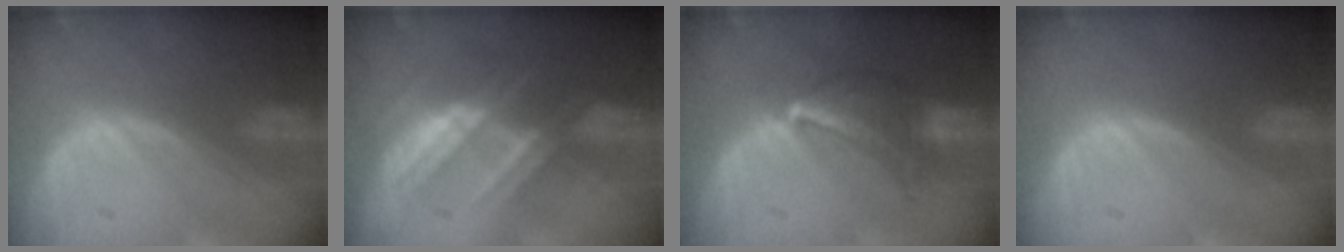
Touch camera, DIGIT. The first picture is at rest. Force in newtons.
{"total": 7.3, "press": 6.8, "slide": 2.7}
{"total": 7.1, "press": 6.3, "slide": 3.1}
{"total": 0.0}